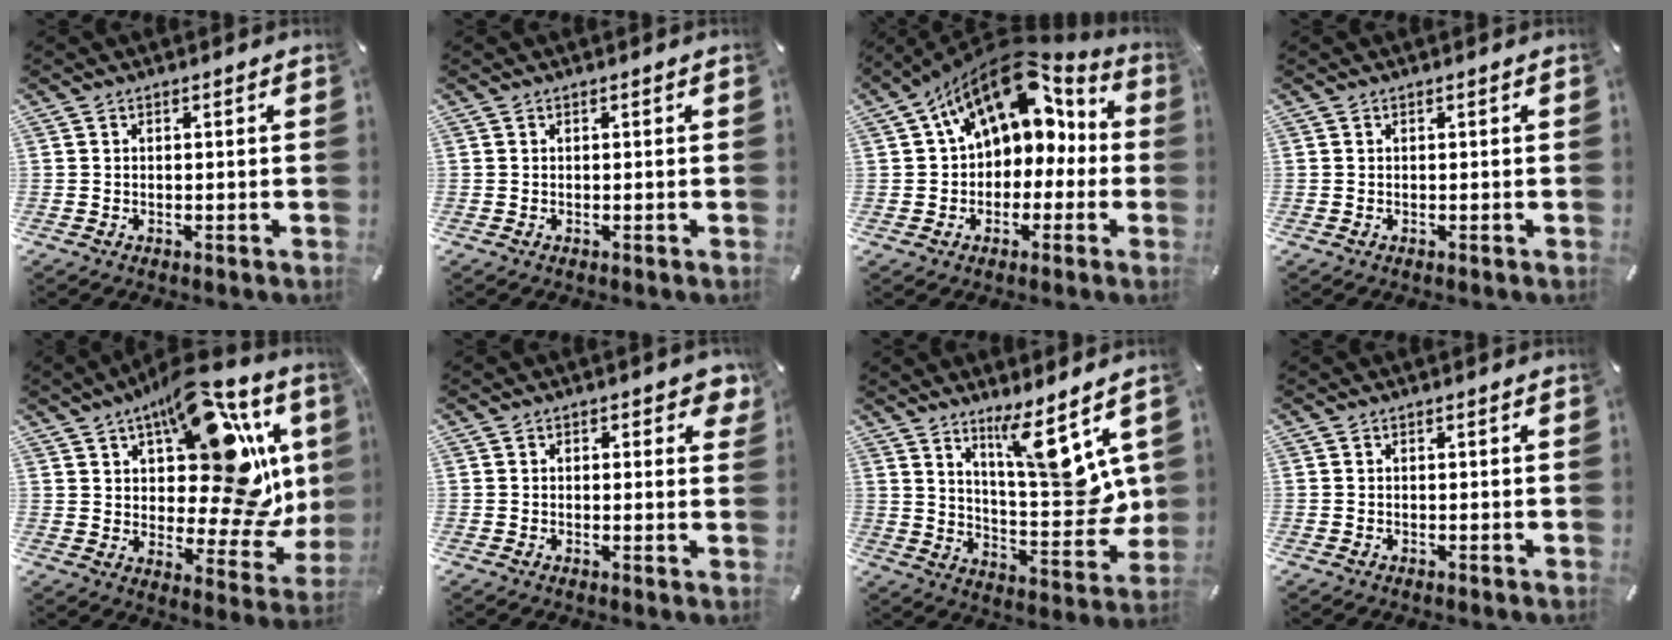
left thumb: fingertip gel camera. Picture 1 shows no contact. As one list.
[{"total": 0.0}, {"total": 16.5, "force": [7.1, 11.3, 9.6], "torque": [-0.159, -0.038, 0.124]}, {"total": 0.0}, {"total": 24.4, "force": [8.6, 11.6, 19.7], "torque": [-0.281, -0.067, 0.139]}, {"total": 2.4, "force": [1.0, 1.5, 1.6], "torque": [-0.013, -0.002, 0.012]}, {"total": 14.8, "force": [8.6, 3.9, 11.3], "torque": [-0.149, -0.082, 0.144]}, {"total": 0.0}]